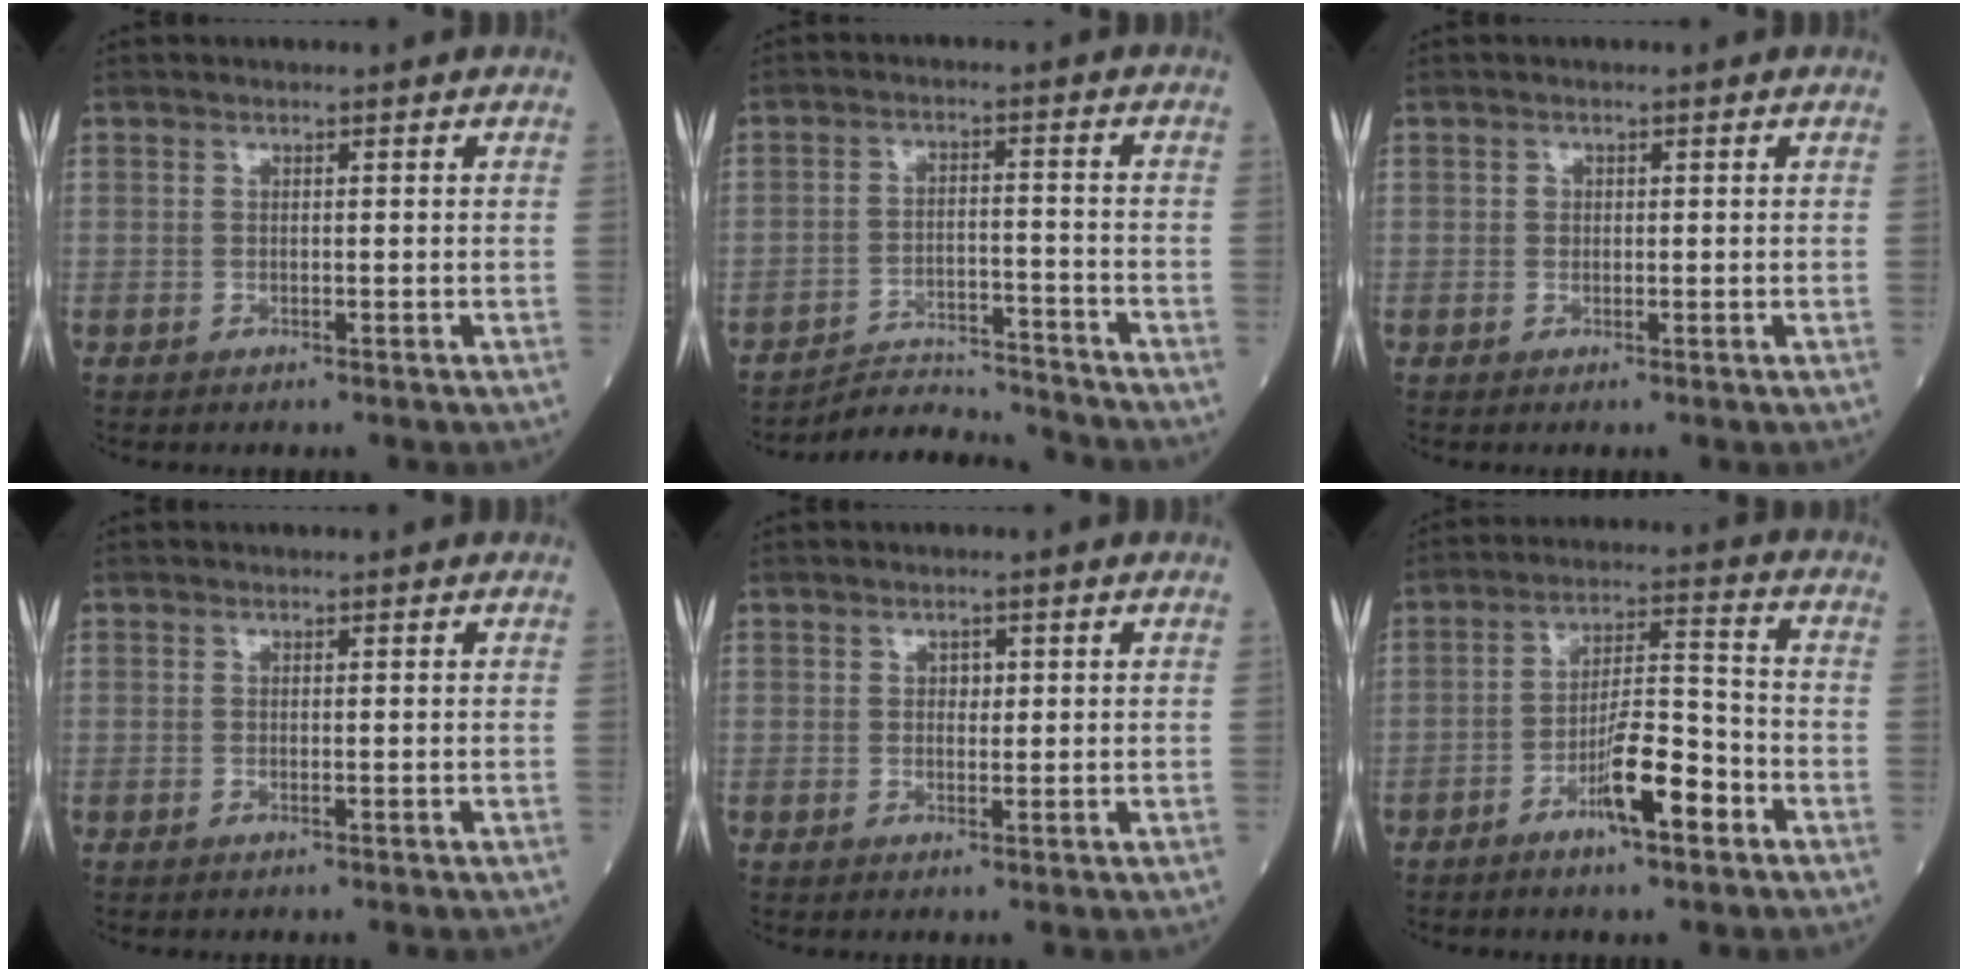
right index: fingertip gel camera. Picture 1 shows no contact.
{"total": 8.4, "force": [-8.3, -0.4, -0.6], "torque": [0.005, 0.012, -0.137]}
{"total": 0.6, "force": [0.2, 0.5, 0.2], "torque": [-0.002, 0.002, 0.004]}
{"total": 0.0}
{"total": 1.3, "force": [0.5, 0.9, 0.9], "torque": [-0.010, 0.000, 0.008]}
{"total": 9.0, "force": [-4.6, 1.6, 7.6], "torque": [-0.137, 0.006, -0.078]}